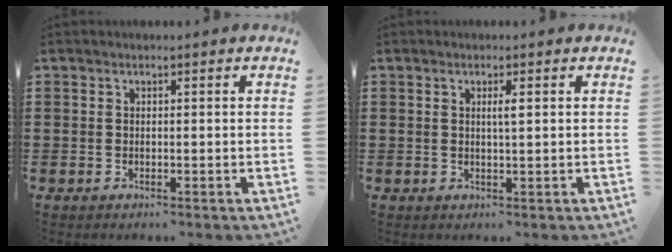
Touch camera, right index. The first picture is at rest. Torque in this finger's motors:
{"motor_torque": [0.10, -0.06, 0.00, 0.01]}